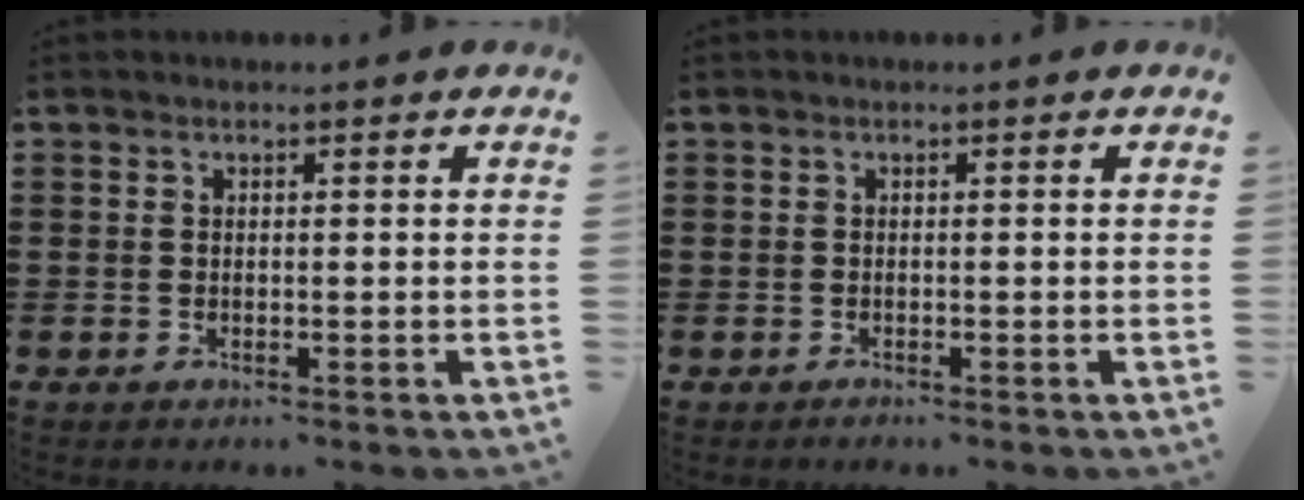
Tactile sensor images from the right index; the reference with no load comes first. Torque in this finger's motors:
{"motor_torque": [-0.69, 0.55, -1.05, -0.21]}